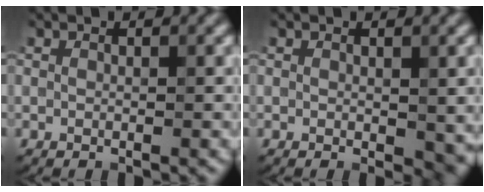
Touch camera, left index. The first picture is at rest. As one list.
[{"total": 2.7, "force": [0.0, 1.5, 2.2], "torque": [-0.026, -0.007, 0.004]}]